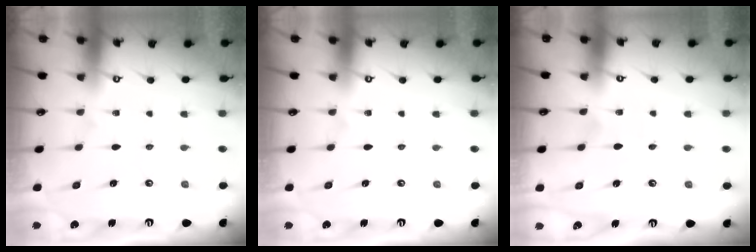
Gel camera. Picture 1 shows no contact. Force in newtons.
{"total": 0.0}
{"total": 2.7, "press": 2.7, "slide": 0.3}